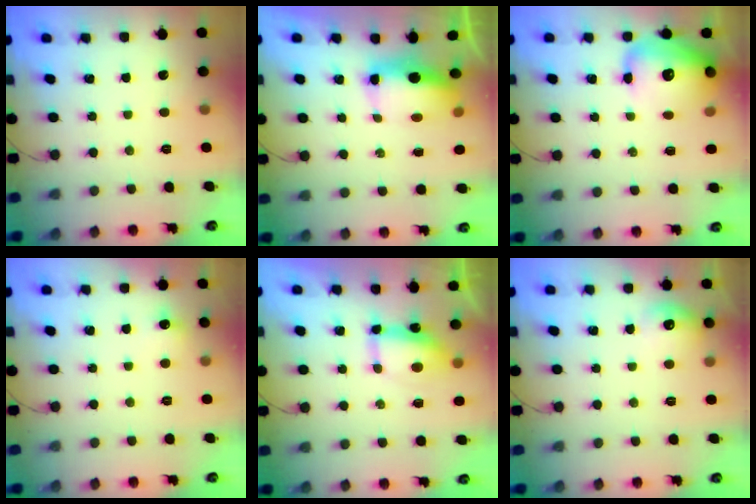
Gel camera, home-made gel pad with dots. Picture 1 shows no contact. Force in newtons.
{"total": 9.1, "press": 8.0, "slide": 4.3}
{"total": 16.8, "press": 16.5, "slide": 3.2}
{"total": 5.1, "press": 4.9, "slide": 1.4}
{"total": 7.5, "press": 7.5, "slide": 0.5}
{"total": 9.1, "press": 9.0, "slide": 1.5}